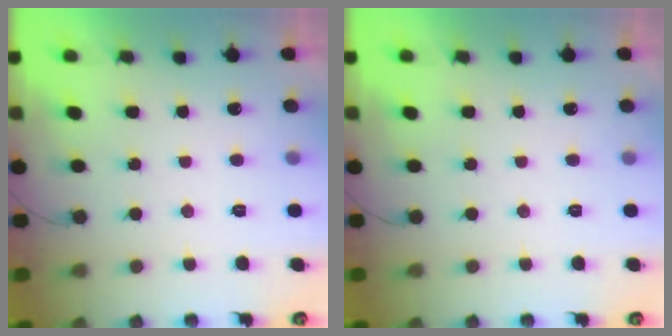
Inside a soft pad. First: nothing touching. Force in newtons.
{"total": 0.0}